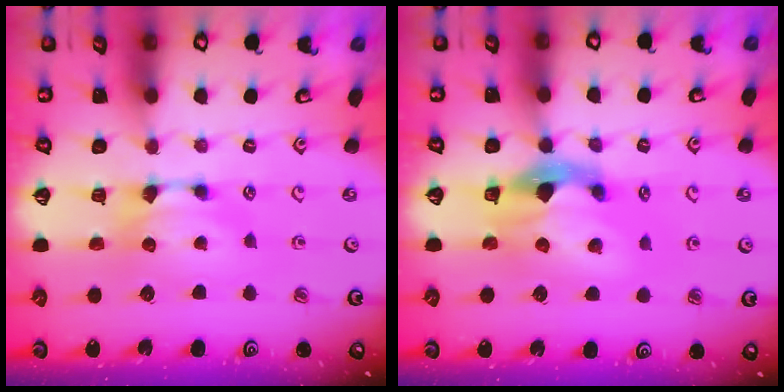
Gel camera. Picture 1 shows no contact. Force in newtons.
{"total": 5.5, "press": 5.1, "slide": 2.1}